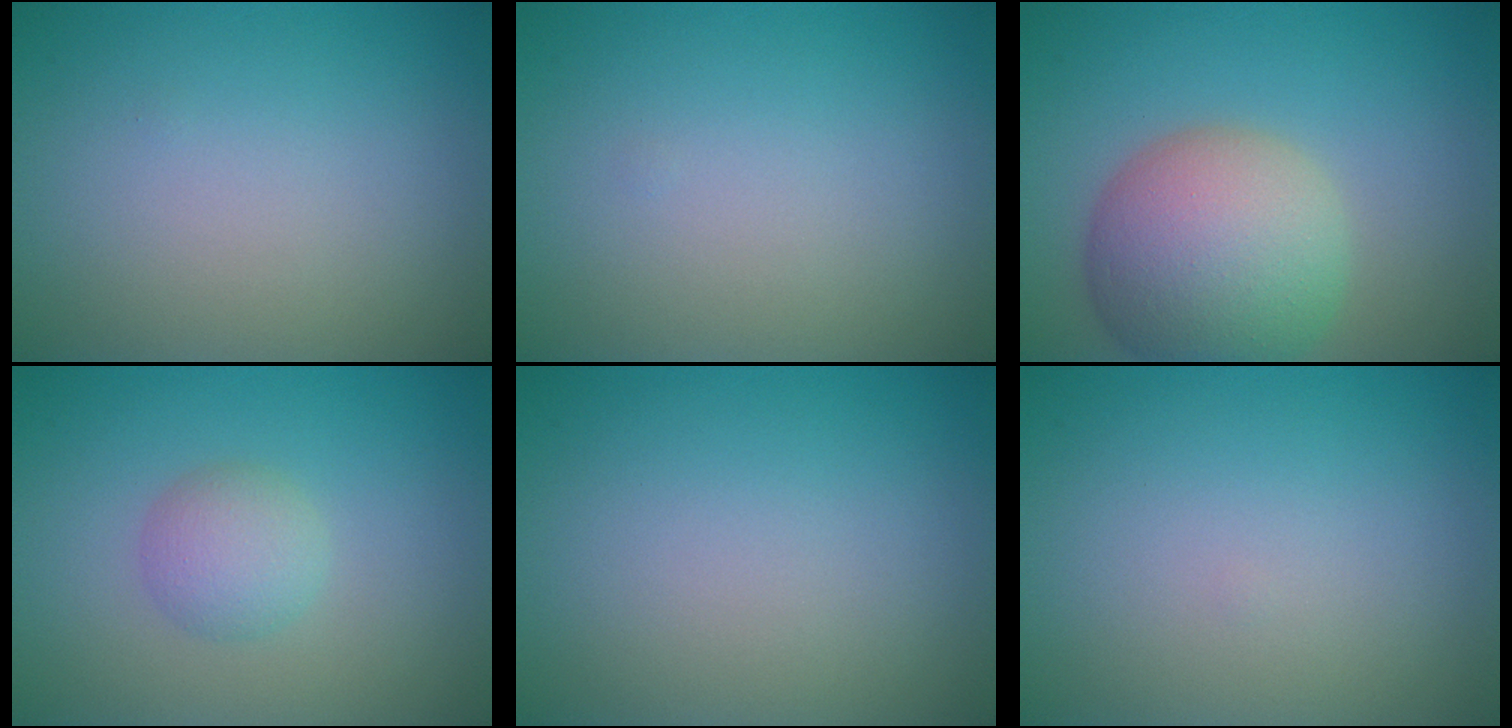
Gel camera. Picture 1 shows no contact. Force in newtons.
{"total": 0.0}
{"total": 9.0, "press": 9.0, "slide": 0.4}
{"total": 2.4, "press": 2.4, "slide": 0.1}
{"total": 0.0}
{"total": 0.0}